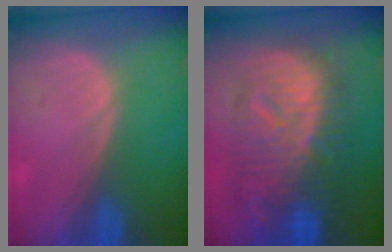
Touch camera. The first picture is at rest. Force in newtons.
{"total": 12.5, "press": 12.4, "slide": 1.1}